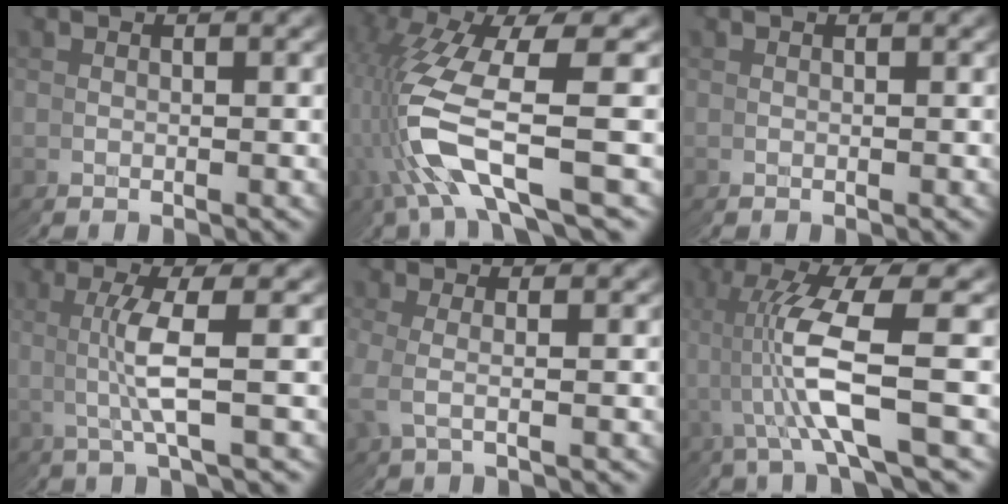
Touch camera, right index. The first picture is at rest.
{"total": 8.5, "force": [-1.3, 4.3, 7.2], "torque": [-0.181, -0.018, -0.016]}
{"total": 0.0}
{"total": 2.7, "force": [0.6, -0.5, 2.6], "torque": [-0.059, 0.004, 0.010]}
{"total": 0.8, "force": [0.8, 0.2, 0.0], "torque": [-0.015, 0.002, 0.013]}
{"total": 7.6, "force": [0.5, 2.4, 7.2], "torque": [-0.162, 0.003, 0.009]}